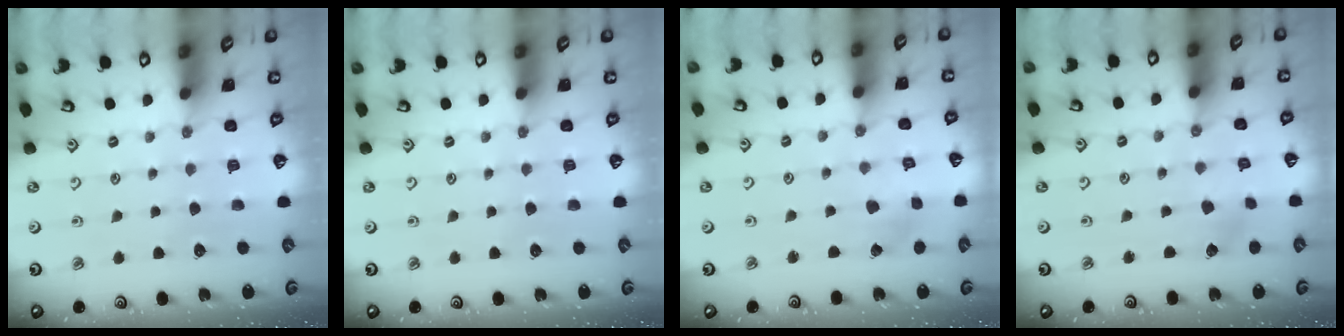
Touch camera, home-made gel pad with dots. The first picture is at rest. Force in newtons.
{"total": 0.0}
{"total": 2.2, "press": 2.2, "slide": 0.1}
{"total": 2.2, "press": 2.2, "slide": 0.3}